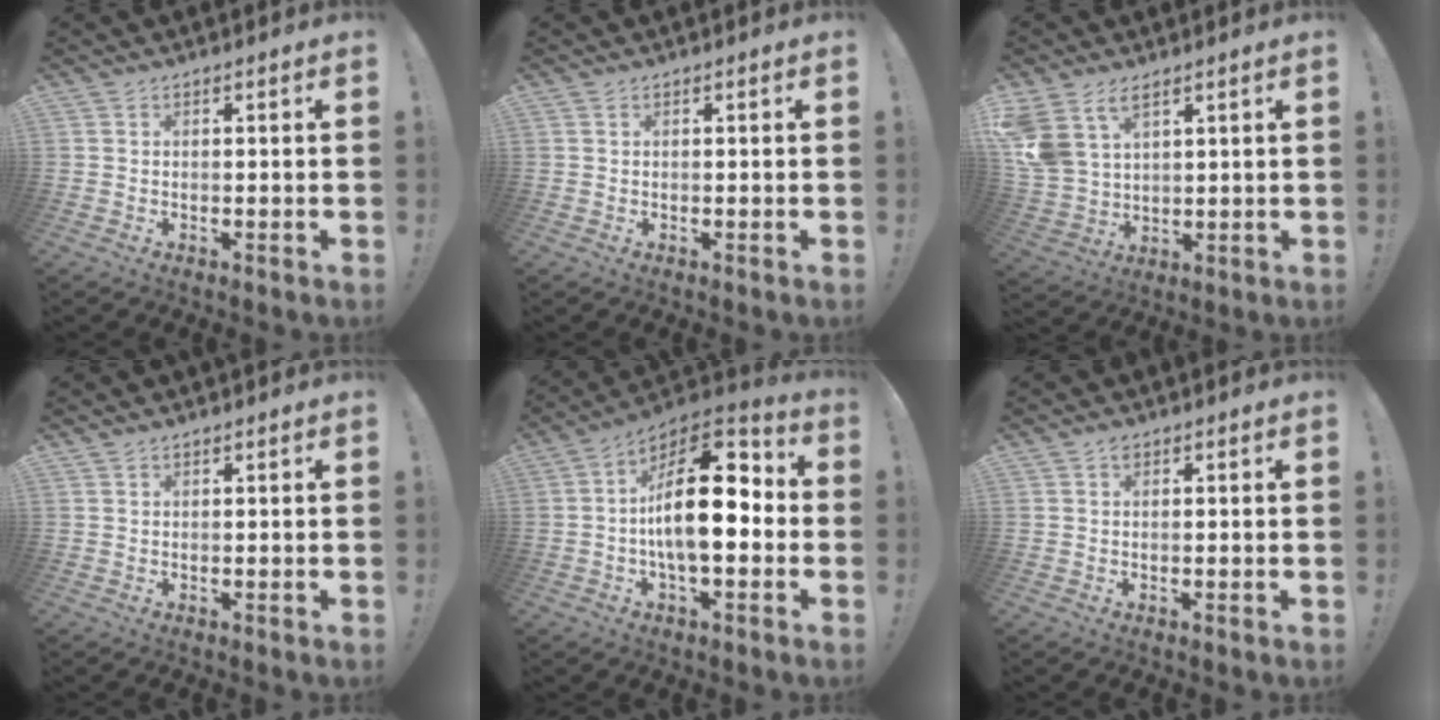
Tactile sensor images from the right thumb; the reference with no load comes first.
{"total": 0.0}
{"total": 9.5, "force": [6.0, 5.6, 4.7], "torque": [-0.104, -0.028, 0.125]}
{"total": 0.7, "force": [0.6, 0.3, 0.2], "torque": [0.001, -0.002, 0.010]}
{"total": 20.3, "force": [-0.2, 9.7, 17.8], "torque": [-0.286, 0.007, -0.009]}
{"total": 1.0, "force": [0.5, 0.6, 0.6], "torque": [0.000, -0.003, 0.006]}